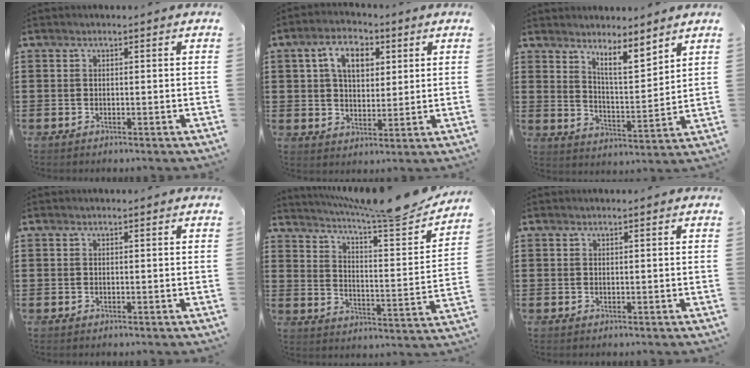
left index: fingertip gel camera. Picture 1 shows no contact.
{"total": 7.0, "force": [2.7, 4.4, 4.7], "torque": [-0.086, 0.008, 0.041]}
{"total": 6.2, "force": [5.4, 0.6, 2.9], "torque": [-0.055, -0.032, 0.093]}
{"total": 0.0}
{"total": 7.9, "force": [7.0, -0.3, 3.7], "torque": [-0.076, -0.056, 0.111]}
{"total": 0.0}